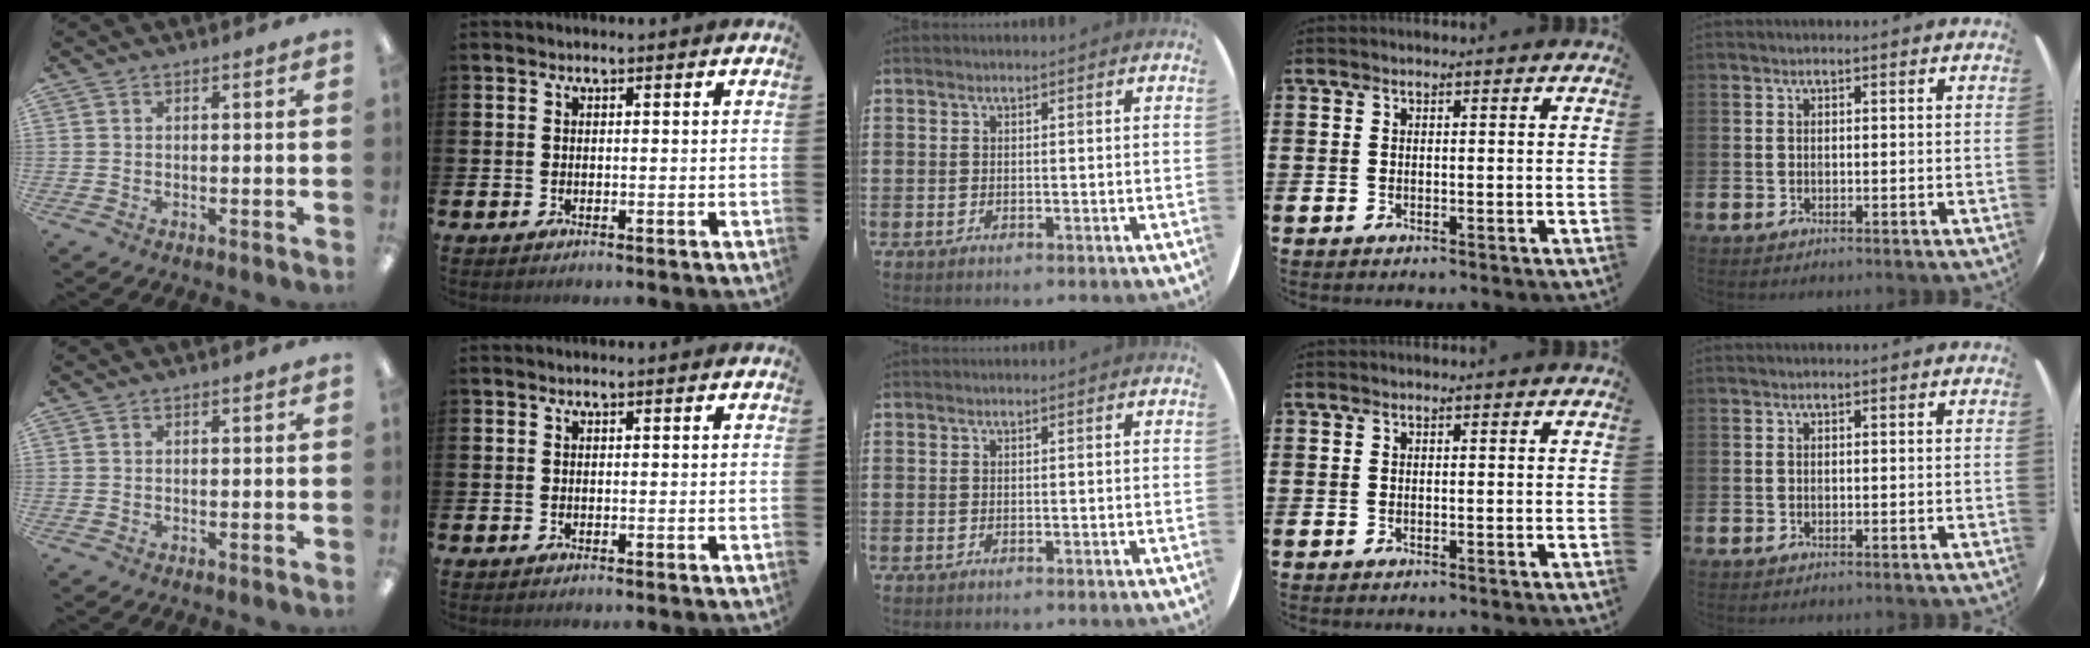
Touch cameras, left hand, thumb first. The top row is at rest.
{}